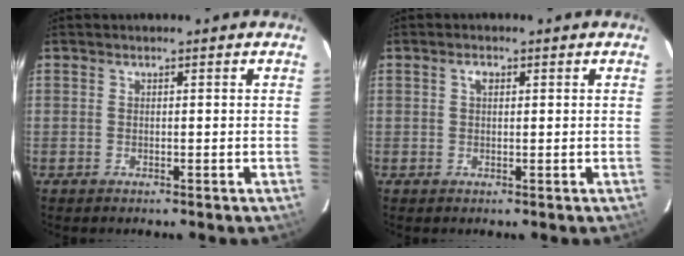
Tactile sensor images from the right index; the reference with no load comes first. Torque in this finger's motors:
{"motor_torque": [0.20, -0.01, 0.13, 0.03]}